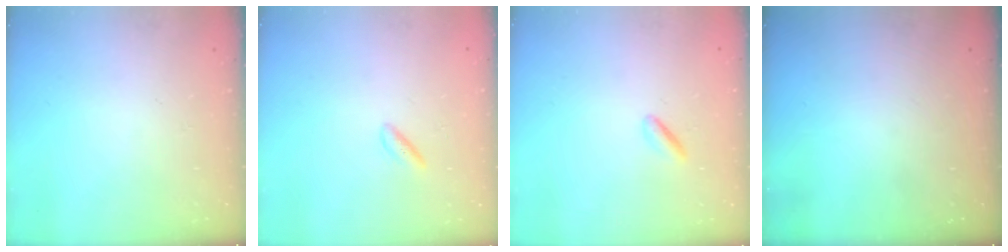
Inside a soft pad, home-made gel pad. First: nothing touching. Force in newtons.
{"total": 1.7, "press": 1.3, "slide": 1.1}
{"total": 1.3, "press": 1.1, "slide": 0.8}
{"total": 0.0}